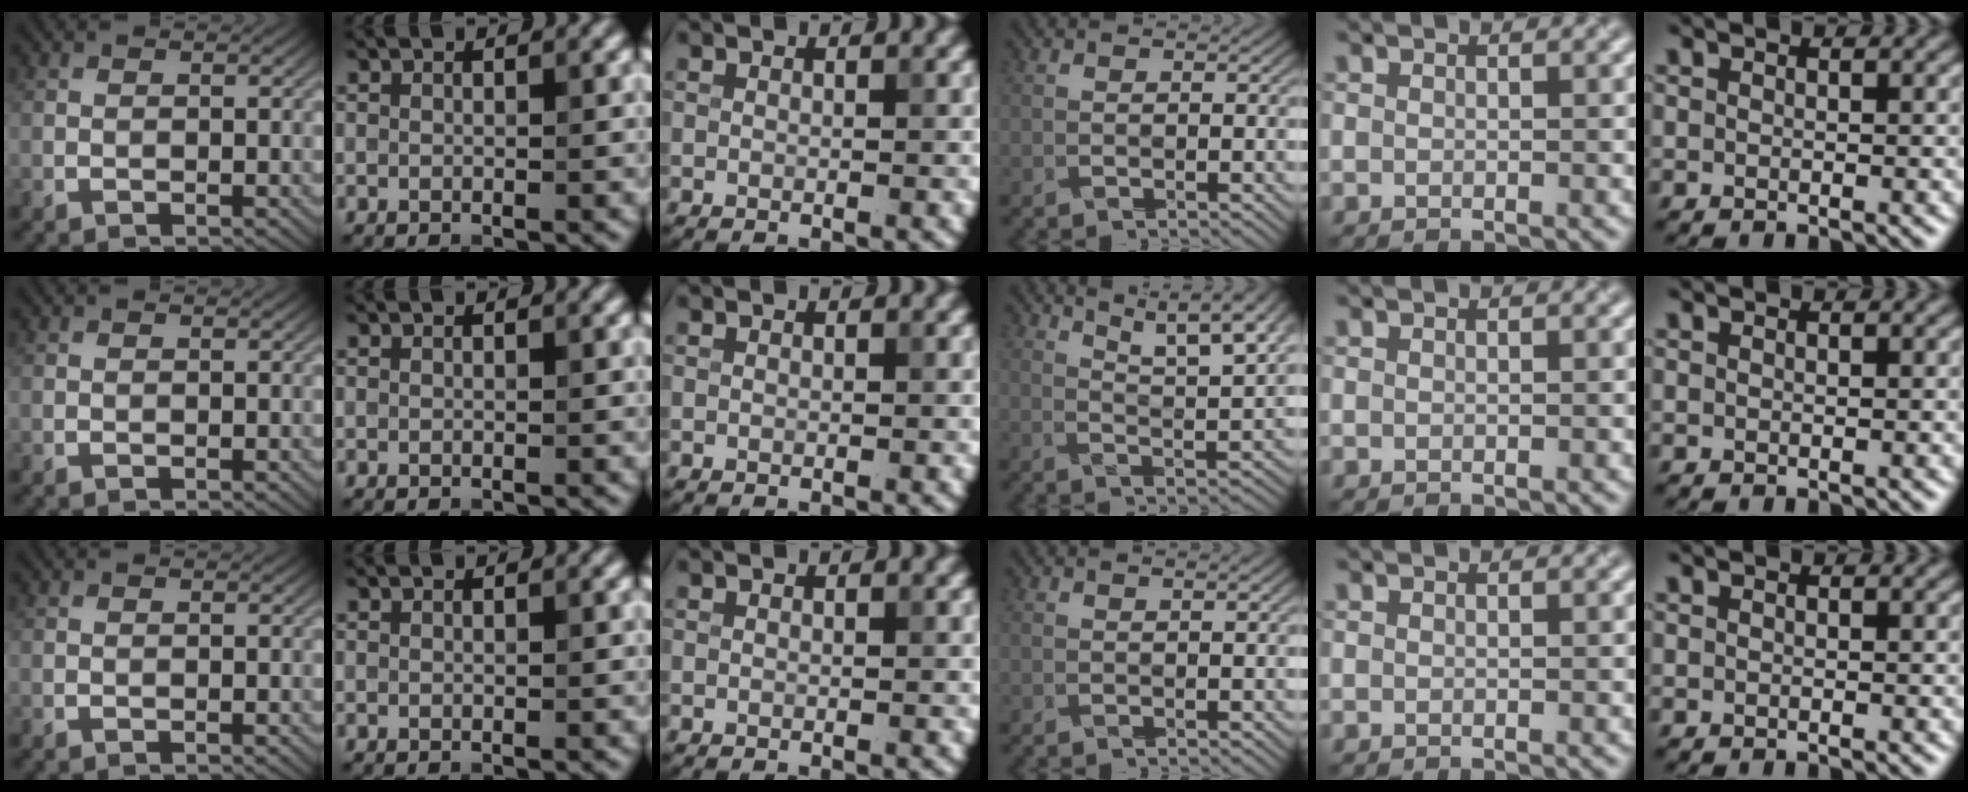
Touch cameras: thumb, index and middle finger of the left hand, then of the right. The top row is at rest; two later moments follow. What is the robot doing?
{"motion": "pour", "object": "sugar"}